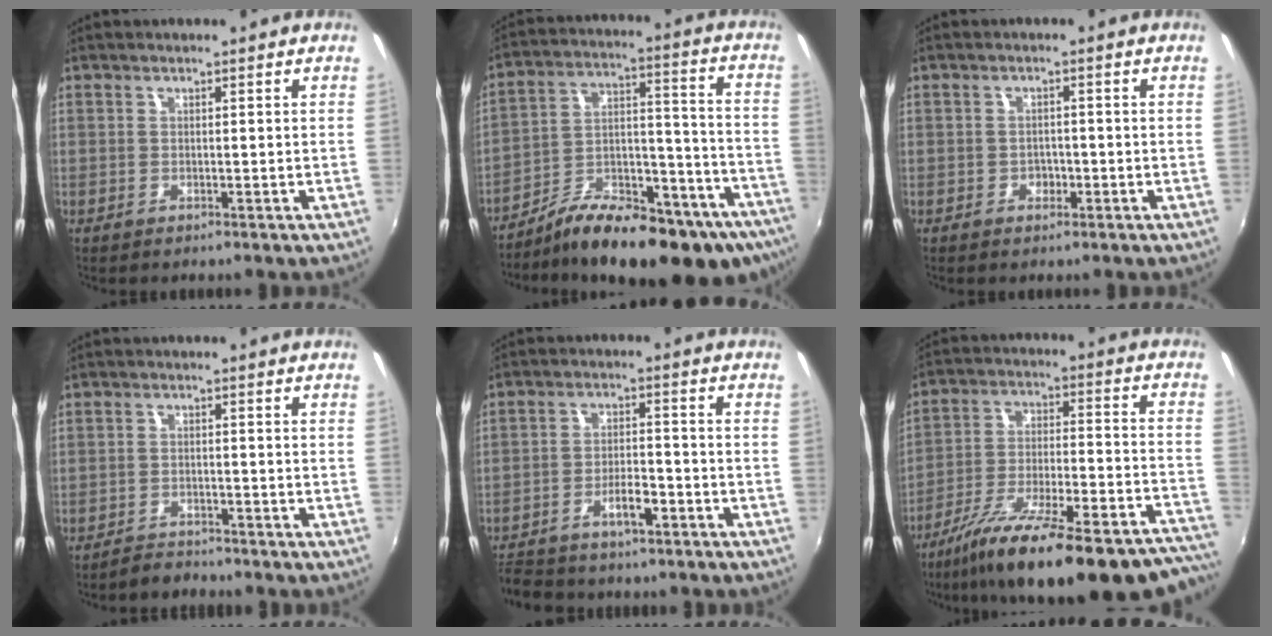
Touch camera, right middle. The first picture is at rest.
{"total": 25.5, "force": [-17.5, 8.6, 16.5], "torque": [-0.228, 0.000, -0.251]}
{"total": 2.2, "force": [-1.0, 1.8, 0.7], "torque": [-0.013, 0.003, -0.014]}
{"total": 2.9, "force": [-2.8, 0.9, 0.2], "torque": [-0.017, 0.003, -0.048]}
{"total": 7.9, "force": [-6.0, 3.2, 4.0], "torque": [-0.088, 0.009, -0.104]}
{"total": 32.6, "force": [-26.5, 6.7, 17.7], "torque": [-0.257, -0.045, -0.375]}